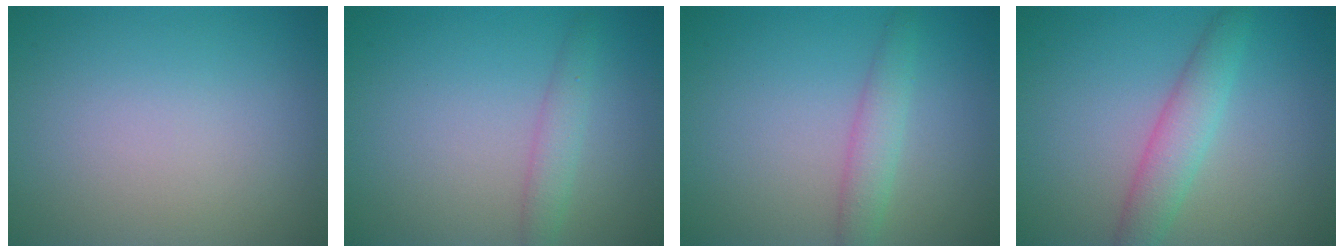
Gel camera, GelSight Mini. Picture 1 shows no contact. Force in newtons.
{"total": 1.8, "press": 1.8, "slide": 0.1}
{"total": 2.3, "press": 2.3, "slide": 0.0}
{"total": 3.3, "press": 3.3, "slide": 0.1}